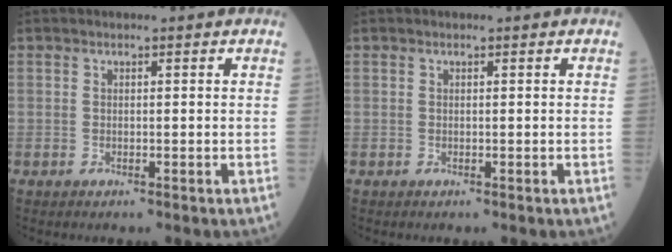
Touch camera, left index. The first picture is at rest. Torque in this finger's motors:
{"motor_torque": [0.00, 0.00, 0.00, 0.00]}